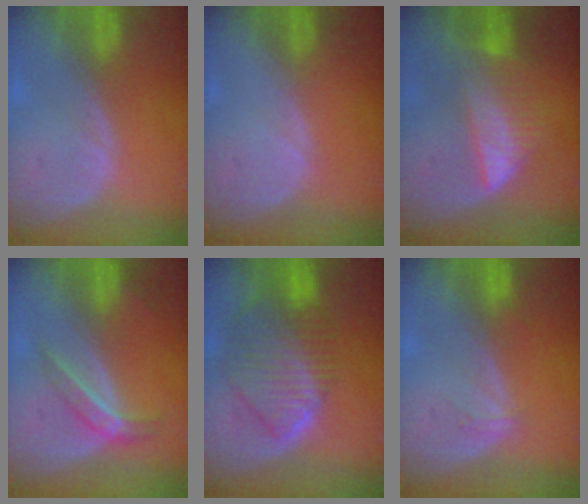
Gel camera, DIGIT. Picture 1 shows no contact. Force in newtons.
{"total": 0.0}
{"total": 6.4, "press": 6.2, "slide": 1.6}
{"total": 4.5, "press": 4.1, "slide": 2.0}
{"total": 10.3, "press": 8.8, "slide": 5.3}
{"total": 1.1, "press": 1.1, "slide": 0.1}